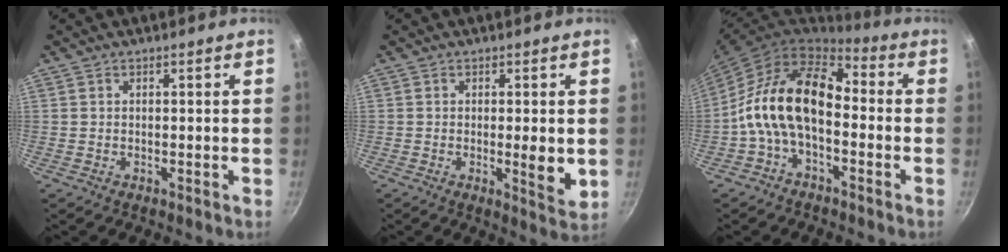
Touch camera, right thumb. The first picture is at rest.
{"total": 5.3, "force": [-0.4, 1.3, 5.1], "torque": [-0.076, -0.016, -0.004]}
{"total": 15.3, "force": [-2.2, 9.2, 12.0], "torque": [-0.202, 0.045, -0.060]}